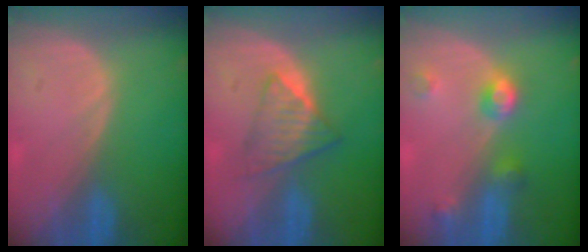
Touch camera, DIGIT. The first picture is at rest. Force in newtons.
{"total": 5.8, "press": 5.1, "slide": 2.7}
{"total": 4.6, "press": 4.2, "slide": 2.0}